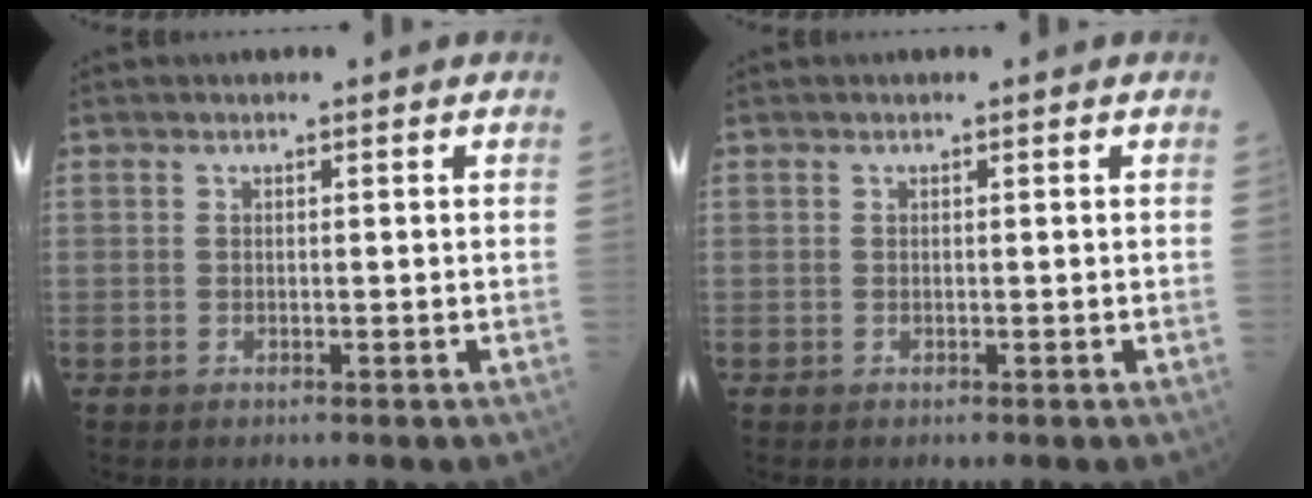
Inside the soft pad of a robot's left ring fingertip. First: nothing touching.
{"total": 0.0}